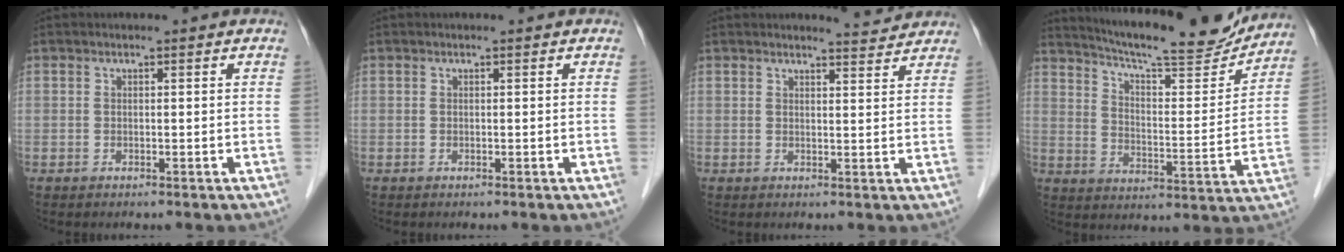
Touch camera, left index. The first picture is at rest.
{"total": 0.0}
{"total": 3.2, "force": [3.2, 0.1, 0.2], "torque": [-0.012, -0.008, 0.038]}
{"total": 19.1, "force": [17.8, 1.5, 7.0], "torque": [-0.116, -0.032, 0.250]}